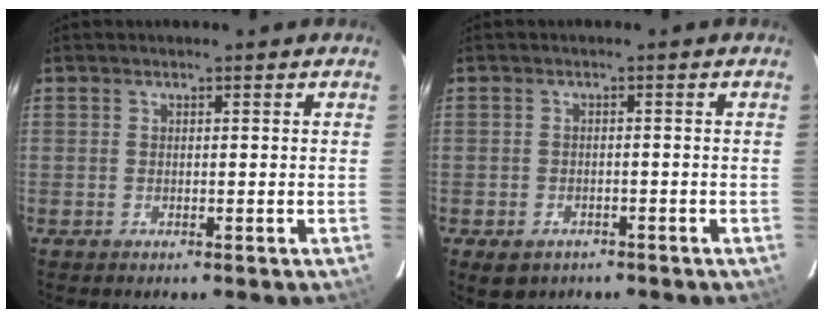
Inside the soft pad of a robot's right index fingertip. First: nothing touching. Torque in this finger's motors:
{"motor_torque": [0.38, -0.62, 0.07, 0.00]}